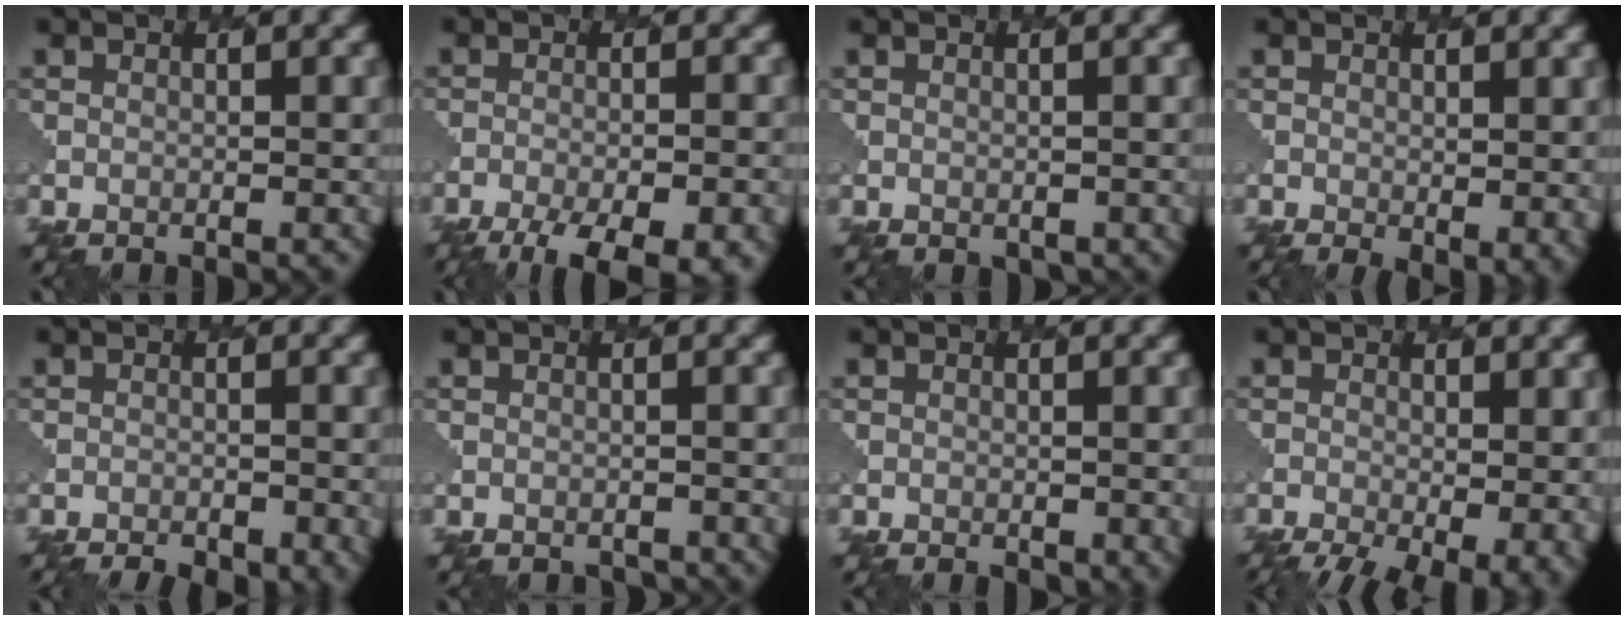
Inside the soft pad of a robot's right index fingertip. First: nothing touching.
{"total": 9.7, "force": [-7.0, 3.0, 6.0], "torque": [-0.097, -0.021, -0.094]}
{"total": 0.9, "force": [-0.1, 0.8, 0.3], "torque": [-0.006, -0.004, 0.002]}
{"total": 3.2, "force": [0.0, 1.5, 2.9], "torque": [-0.036, -0.014, 0.003]}
{"total": 5.9, "force": [-4.4, 2.6, 3.0], "torque": [-0.027, -0.005, -0.042]}
{"total": 1.1, "force": [-0.9, 0.5, 0.0], "torque": [0.004, 0.002, -0.009]}
{"total": 2.4, "force": [-0.6, 1.4, 1.9], "torque": [-0.017, -0.003, 0.006]}
{"total": 9.1, "force": [-4.1, 4.1, 7.0], "torque": [-0.090, -0.032, -0.044]}